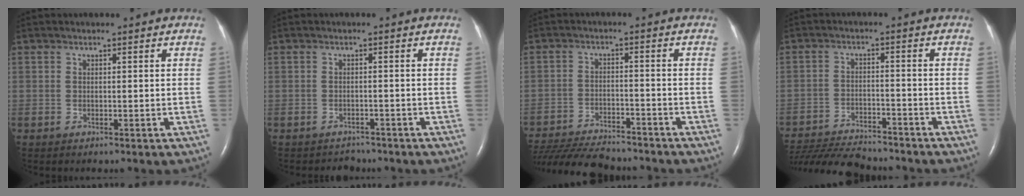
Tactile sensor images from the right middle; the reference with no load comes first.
{"total": 2.8, "force": [-2.6, 1.1, -0.3], "torque": [-0.003, -0.001, -0.040]}
{"total": 16.3, "force": [-14.8, 2.7, 6.3], "torque": [-0.136, -0.029, -0.228]}
{"total": 14.9, "force": [-13.9, 1.8, 5.2], "torque": [-0.103, -0.022, -0.215]}